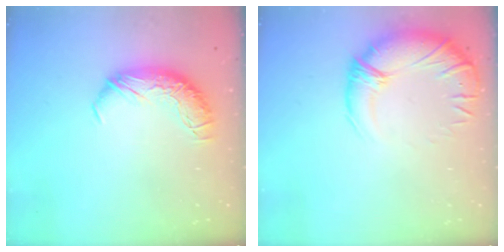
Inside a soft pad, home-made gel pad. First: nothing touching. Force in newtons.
{"total": 3.3, "press": 0.6, "slide": 3.2}